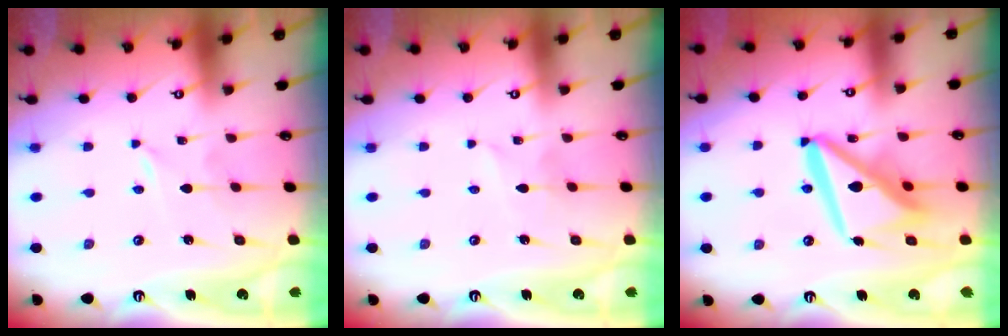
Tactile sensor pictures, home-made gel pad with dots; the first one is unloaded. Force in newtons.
{"total": 1.9, "press": 1.9, "slide": 0.2}
{"total": 15.2, "press": 15.1, "slide": 1.9}